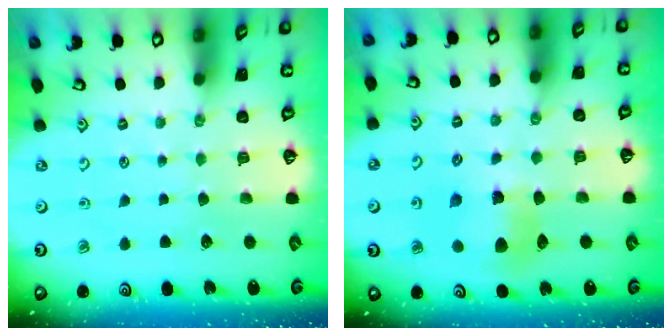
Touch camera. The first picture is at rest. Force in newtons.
{"total": 8.9, "press": 8.9, "slide": 0.9}